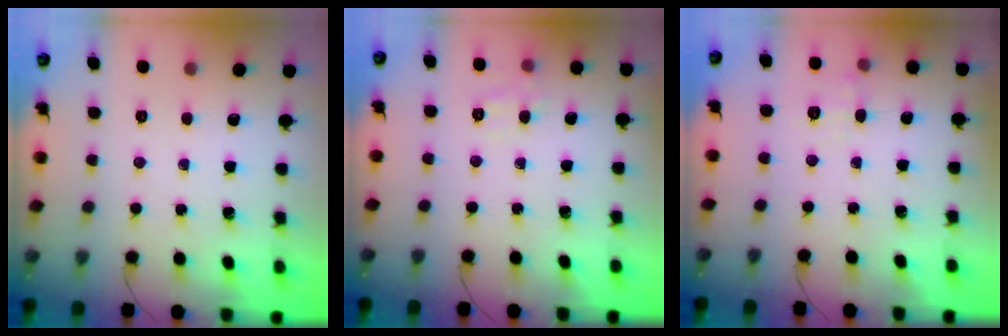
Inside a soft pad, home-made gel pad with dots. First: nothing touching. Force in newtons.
{"total": 5.4, "press": 5.3, "slide": 1.1}
{"total": 6.9, "press": 6.7, "slide": 1.6}